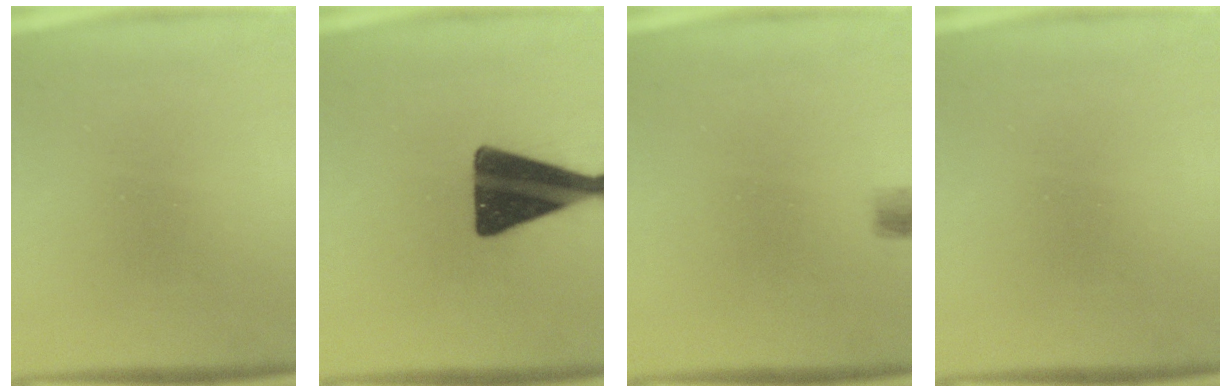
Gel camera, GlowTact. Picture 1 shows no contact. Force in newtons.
{"total": 15.5}
{"total": 1.6}
{"total": 0.0}